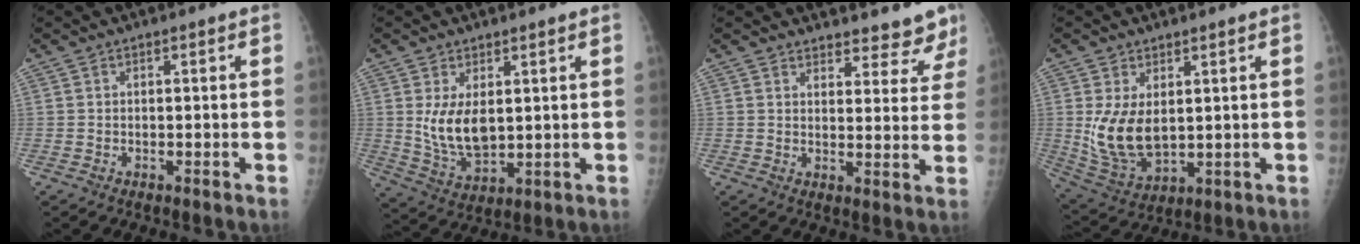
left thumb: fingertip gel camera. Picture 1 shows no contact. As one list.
[{"total": 8.5, "force": [1.9, 4.8, 6.8], "torque": [-0.112, -0.024, 0.053]}, {"total": 8.5, "force": [8.0, 2.7, 1.2], "torque": [0.025, -0.048, 0.084]}, {"total": 10.4, "force": [1.7, 6.2, 8.2], "torque": [-0.143, -0.022, 0.053]}]